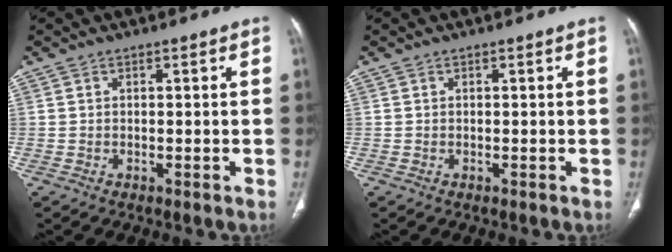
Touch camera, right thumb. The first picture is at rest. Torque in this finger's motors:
{"motor_torque": [0.10, 0.10, -0.08, 0.03, 0.02]}